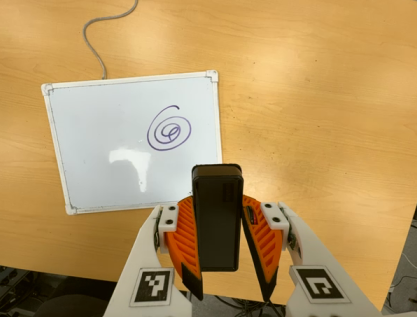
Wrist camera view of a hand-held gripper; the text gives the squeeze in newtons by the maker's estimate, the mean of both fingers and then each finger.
{"total": 7.9, "left": 6.2, "right": 9.6}